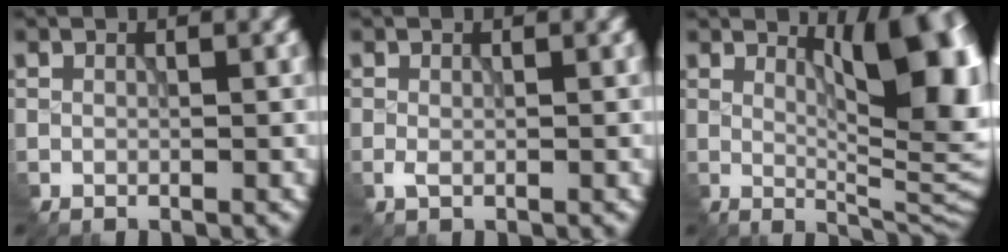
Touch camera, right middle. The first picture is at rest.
{"total": 0.8, "force": [-0.2, 0.3, 0.7], "torque": [-0.018, -0.003, -0.003]}
{"total": 10.6, "force": [3.1, 3.5, 9.4], "torque": [-0.115, -0.004, 0.052]}